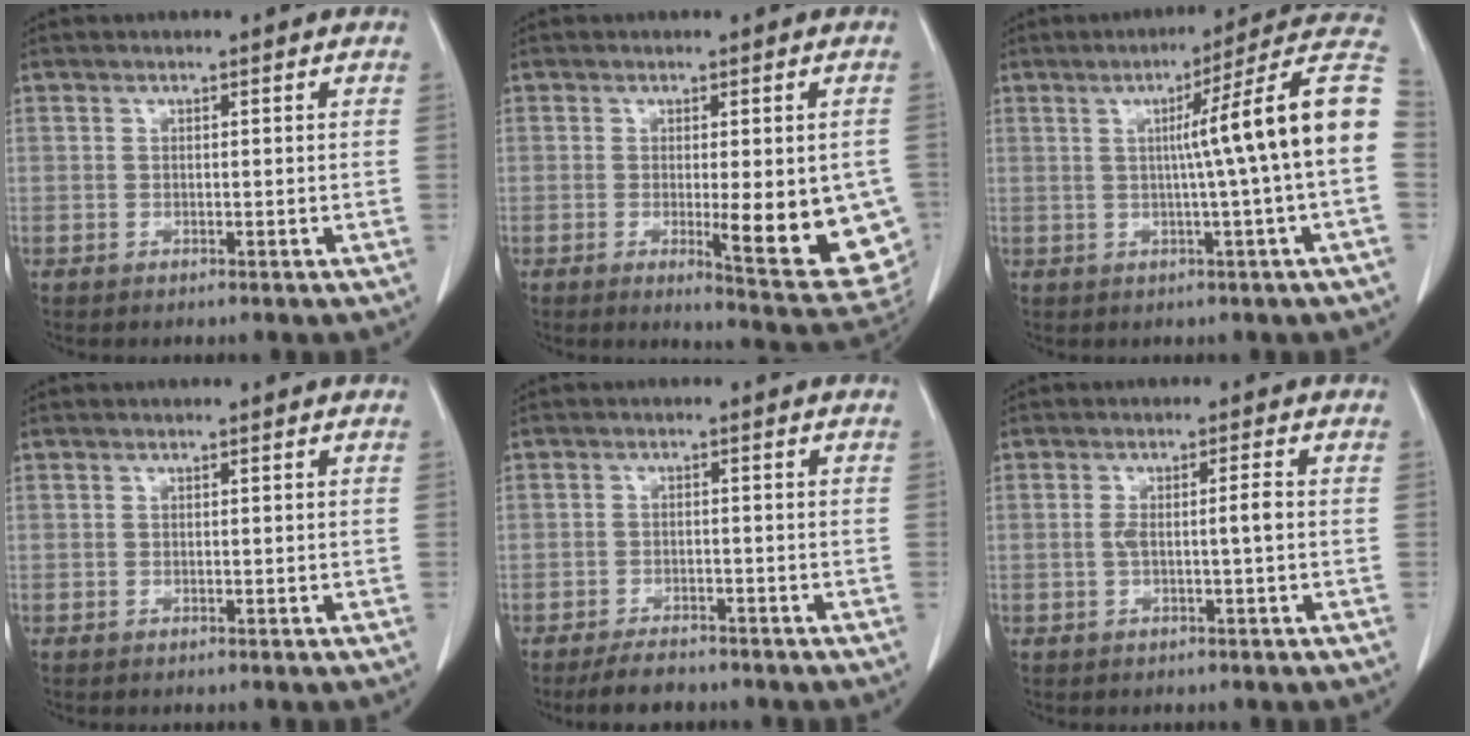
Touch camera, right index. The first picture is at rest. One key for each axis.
{"total": 12.9, "fx": -2.6, "fy": 2.9, "fz": 12.3, "tx": -0.103, "ty": -0.016, "tz": -0.025}
{"total": 14.2, "fx": 0.6, "fy": -2.0, "fz": 14.0, "tx": -0.184, "ty": 0.023, "tz": 0.003}
{"total": 0.0}
{"total": 4.0, "fx": -3.4, "fy": 1.6, "fz": 1.2, "tx": -0.022, "ty": -0.001, "tz": -0.055}
{"total": 3.0, "fx": -0.3, "fy": 0.0, "fz": 3.0, "tx": -0.057, "ty": 0.006, "tz": -0.002}